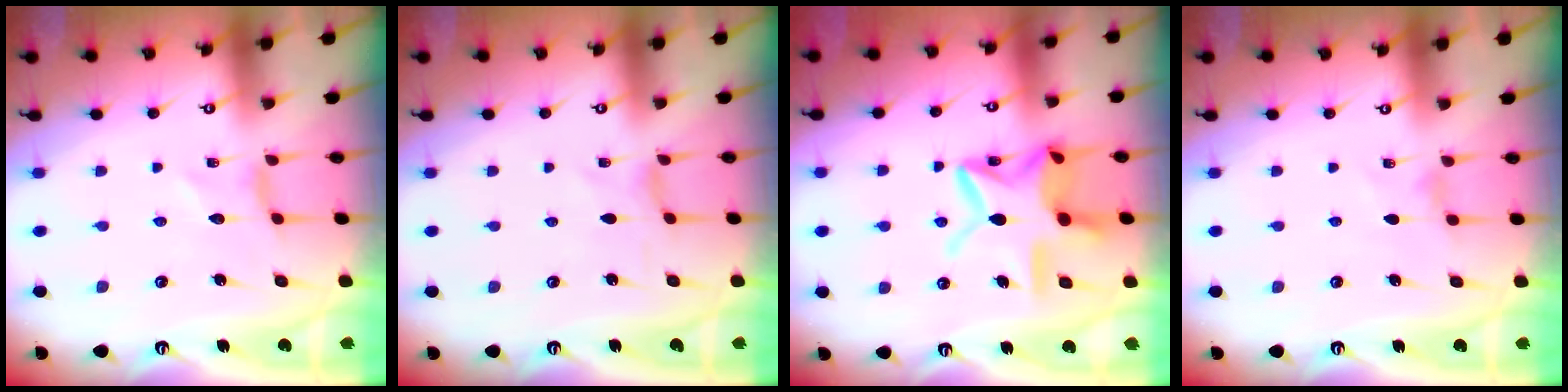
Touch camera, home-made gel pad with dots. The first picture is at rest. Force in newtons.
{"total": 0.0}
{"total": 15.6, "press": 15.6, "slide": 1.2}
{"total": 1.3, "press": 1.3, "slide": 0.4}